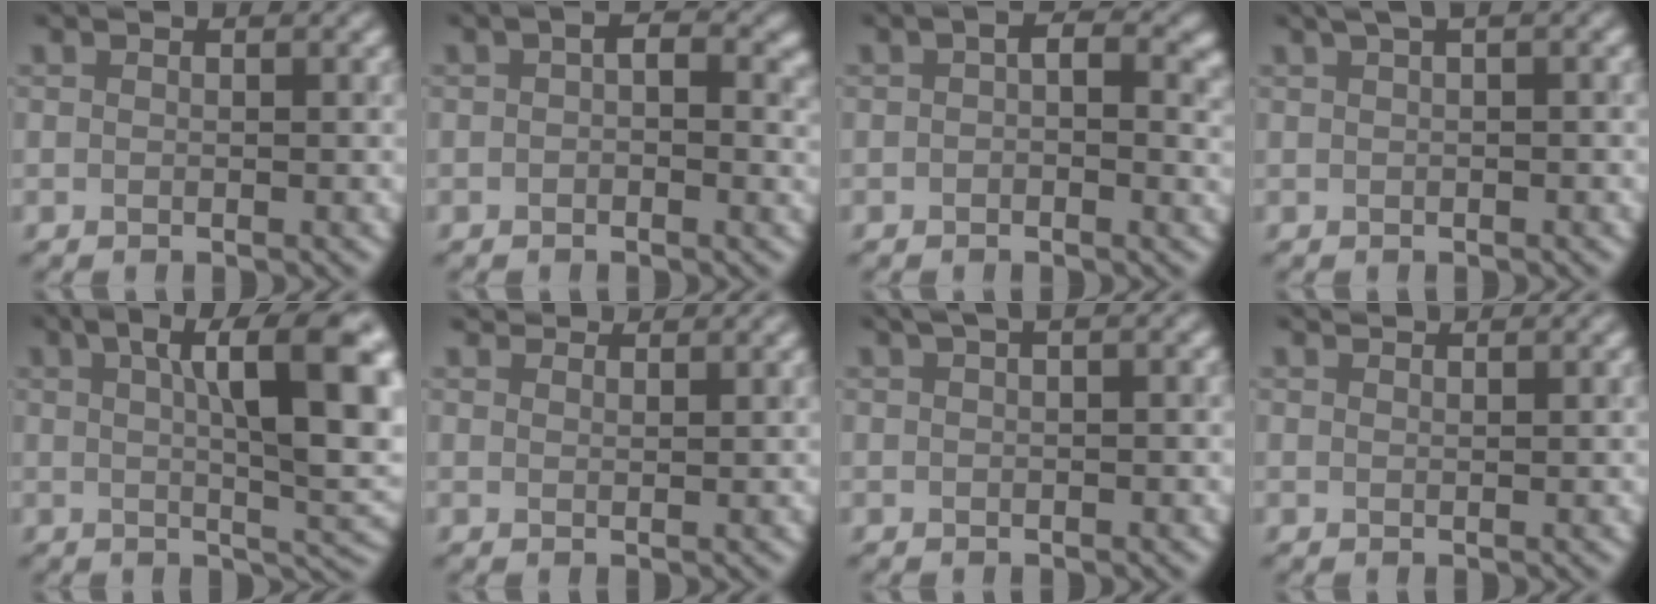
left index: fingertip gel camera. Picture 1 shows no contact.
{"total": 2.7, "force": [0.4, 1.3, 2.3], "torque": [-0.033, 0.007, 0.001]}
{"total": 3.6, "force": [0.6, 1.8, 3.0], "torque": [-0.037, 0.009, 0.004]}
{"total": 2.6, "force": [1.1, 0.6, 2.2], "torque": [-0.032, 0.008, 0.011]}
{"total": 12.3, "force": [3.1, 3.2, 11.5], "torque": [-0.128, 0.009, 0.043]}
{"total": 4.4, "force": [4.1, 0.9, 1.3], "torque": [-0.020, 0.011, 0.036]}
{"total": 2.5, "force": [1.2, 0.5, 2.1], "torque": [-0.031, 0.006, 0.011]}
{"total": 1.8, "force": [1.6, 0.3, 0.6], "torque": [-0.007, 0.005, 0.012]}